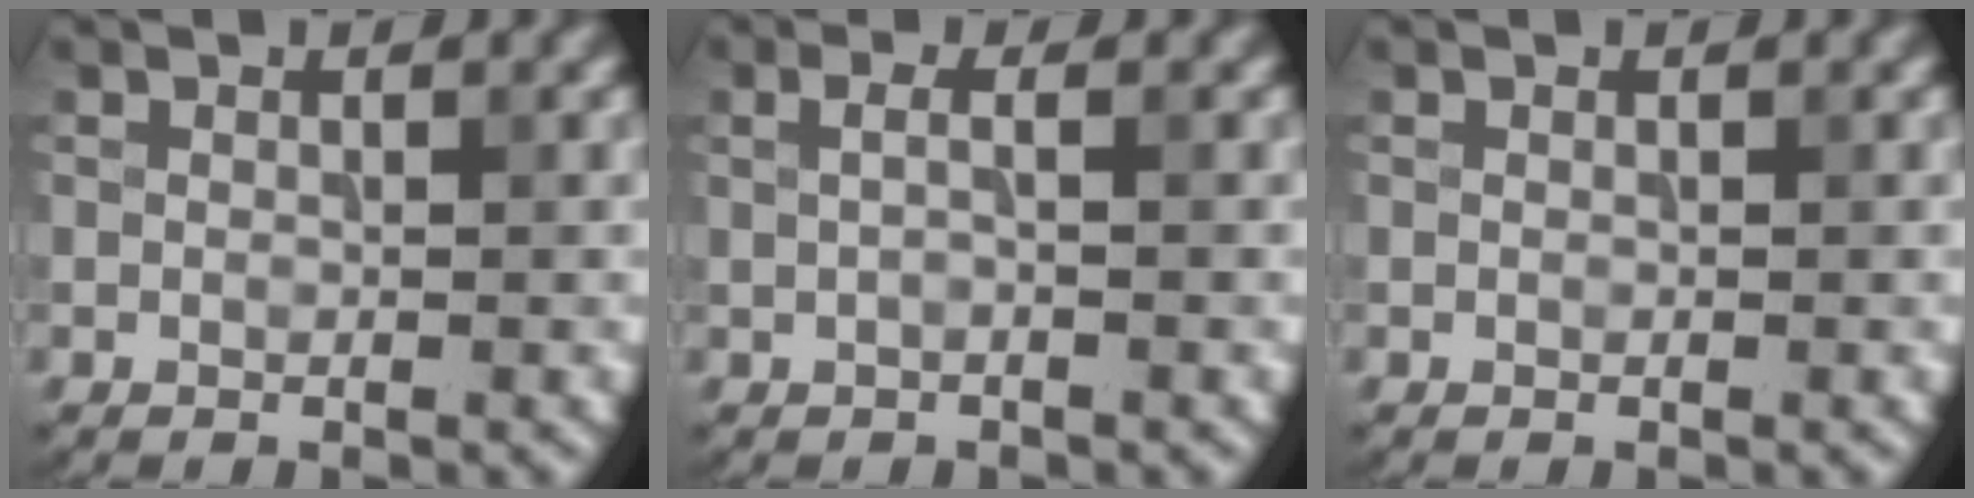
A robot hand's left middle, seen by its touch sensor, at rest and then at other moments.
{"total": 1.5, "force": [0.2, 0.5, 1.4], "torque": [-0.019, -0.008, -0.007]}
{"total": 0.0}